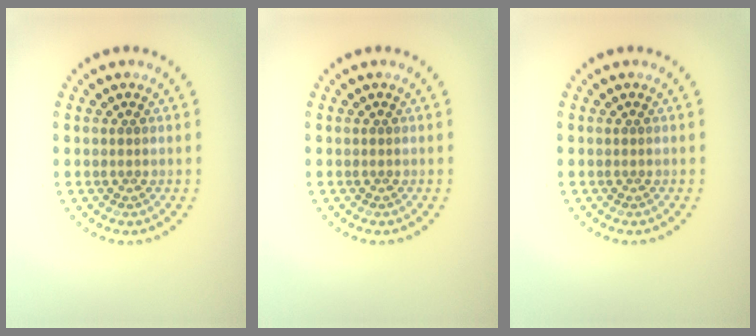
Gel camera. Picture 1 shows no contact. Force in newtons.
{"total": 0.0}
{"total": 0.0}